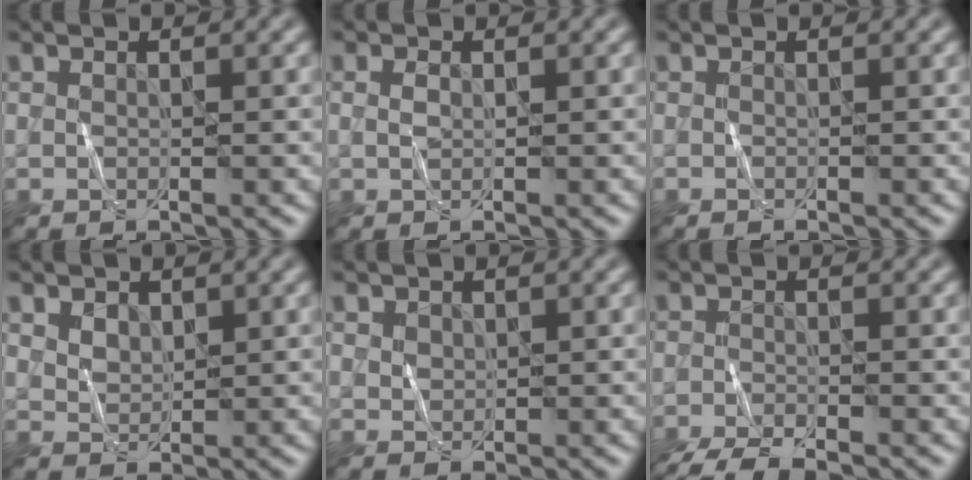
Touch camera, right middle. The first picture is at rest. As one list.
[{"total": 0.8, "force": [0.4, 0.5, 0.5], "torque": [-0.015, 0.002, 0.005]}, {"total": 0.0}, {"total": 2.0, "force": [1.4, 1.2, 0.7], "torque": [-0.017, -0.003, 0.028]}, {"total": 1.2, "force": [0.8, 0.8, 0.1], "torque": [-0.001, -0.005, 0.022]}, {"total": 5.0, "force": [-4.2, 0.9, 2.4], "torque": [-0.044, -0.019, -0.082]}]